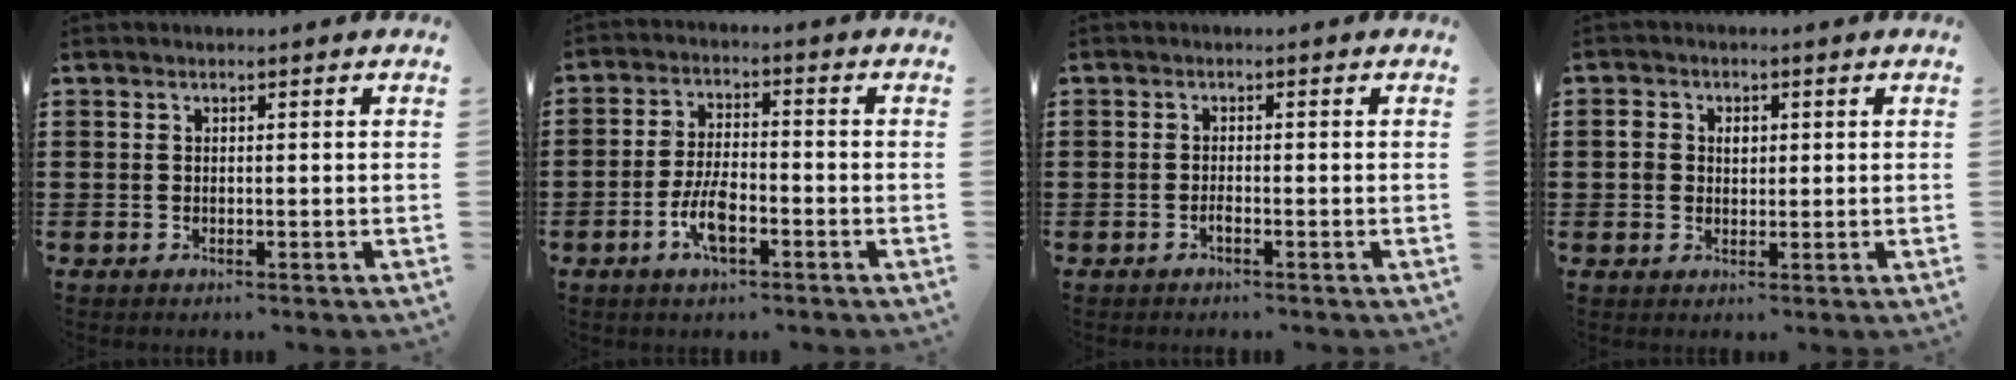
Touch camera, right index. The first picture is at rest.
{"total": 6.1, "force": [-2.6, 2.4, 5.0], "torque": [-0.117, 0.000, -0.055]}
{"total": 1.0, "force": [-0.6, 0.2, 0.7], "torque": [-0.016, -0.005, -0.011]}
{"total": 2.4, "force": [0.3, 2.0, 1.4], "torque": [-0.033, 0.013, 0.004]}